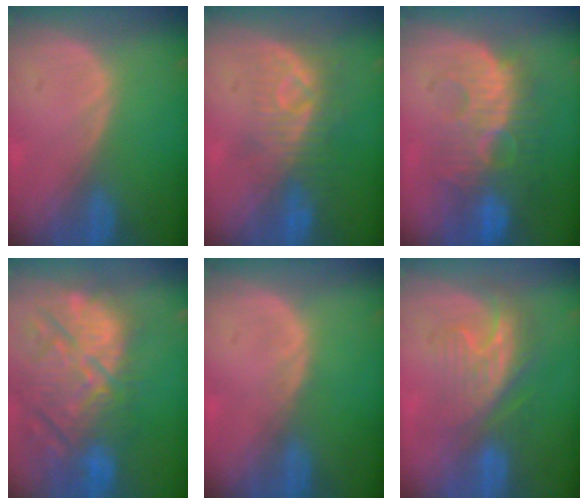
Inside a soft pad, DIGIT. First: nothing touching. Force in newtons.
{"total": 8.2, "press": 7.4, "slide": 3.6}
{"total": 10.6, "press": 9.9, "slide": 3.8}
{"total": 14.8, "press": 12.9, "slide": 7.3}
{"total": 0.7, "press": 0.6, "slide": 0.2}
{"total": 8.5, "press": 7.5, "slide": 4.1}